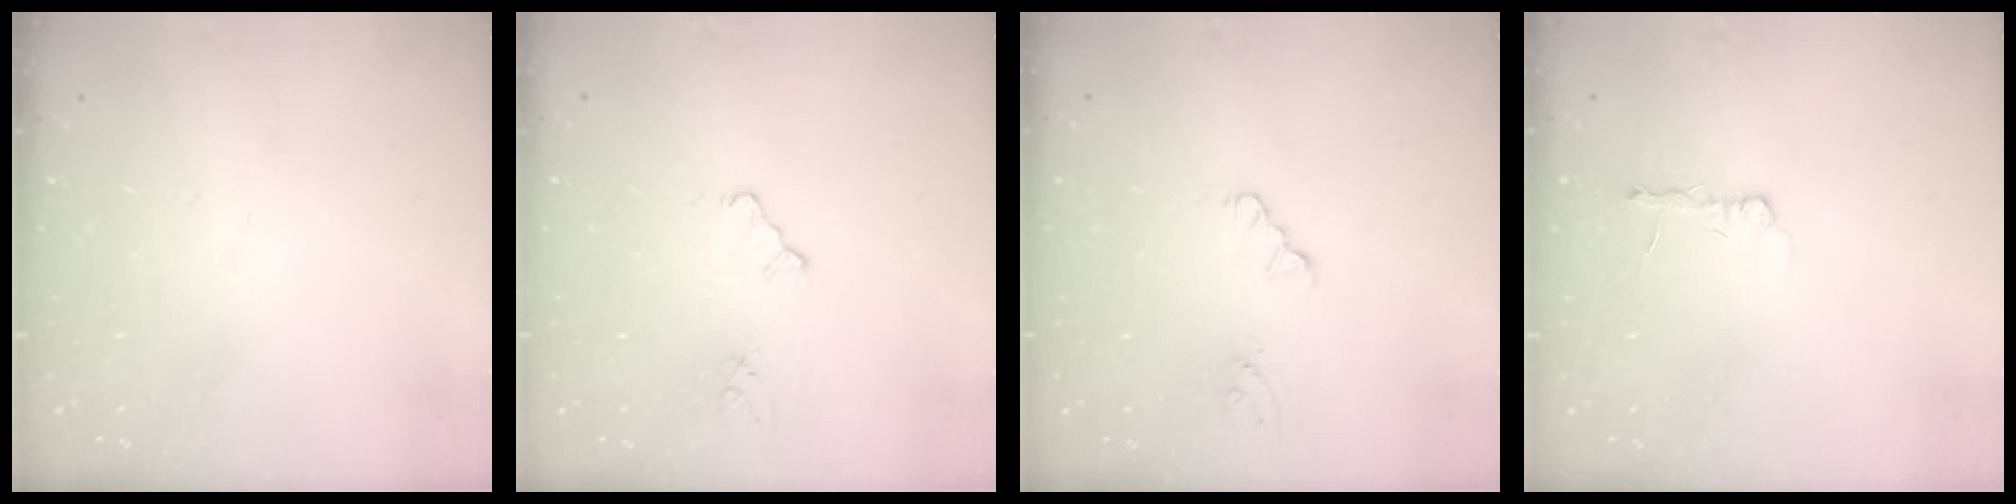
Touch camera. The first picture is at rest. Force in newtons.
{"total": 2.0, "press": 1.9, "slide": 0.4}
{"total": 1.7, "press": 1.7, "slide": 0.3}
{"total": 2.7, "press": 2.7, "slide": 0.4}